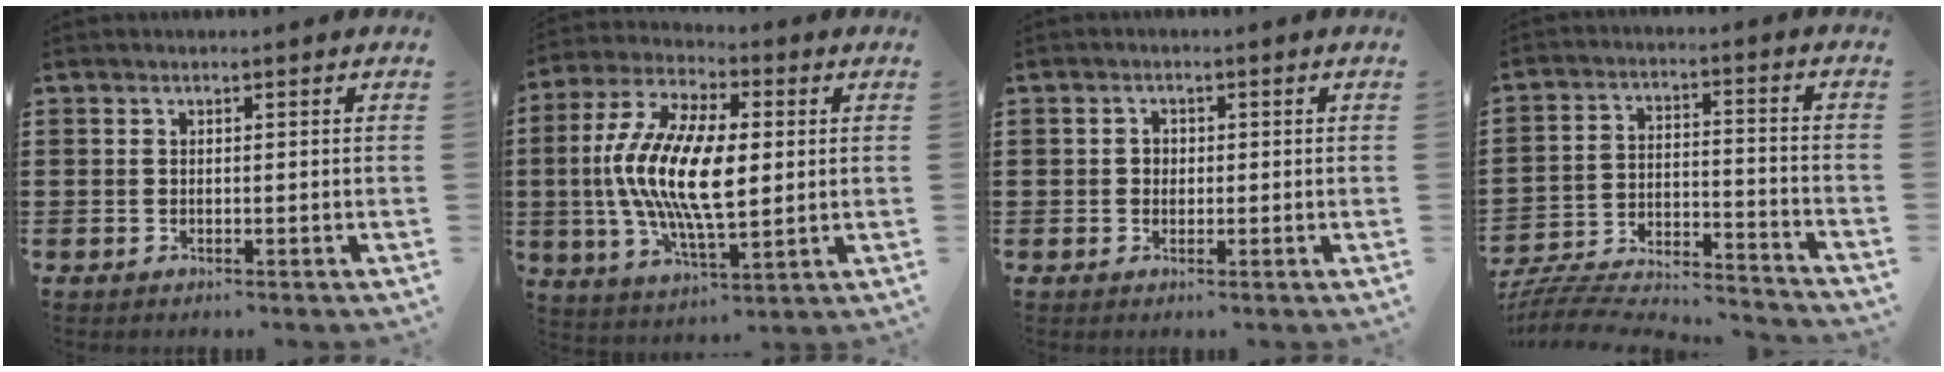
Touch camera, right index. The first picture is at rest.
{"total": 14.1, "force": [0.0, 5.9, 12.8], "torque": [-0.282, -0.008, -0.005]}
{"total": 1.3, "force": [0.0, 1.2, 0.5], "torque": [-0.013, 0.007, -0.001]}
{"total": 5.8, "force": [-5.6, 0.6, 1.2], "torque": [-0.030, -0.004, -0.118]}